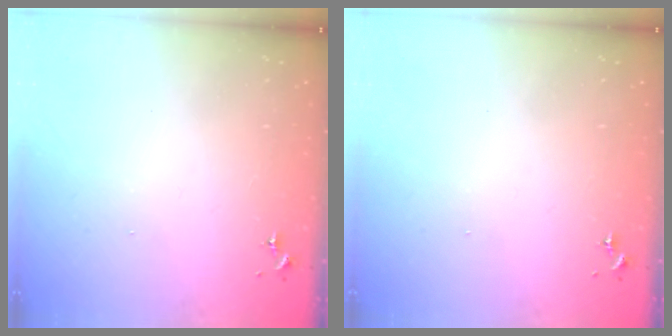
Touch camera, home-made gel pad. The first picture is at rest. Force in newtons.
{"total": 0.0}